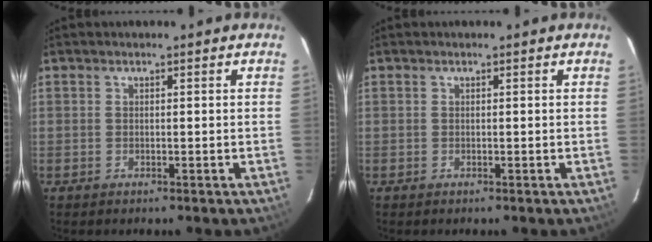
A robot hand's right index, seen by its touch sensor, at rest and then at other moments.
{"total": 0.0}